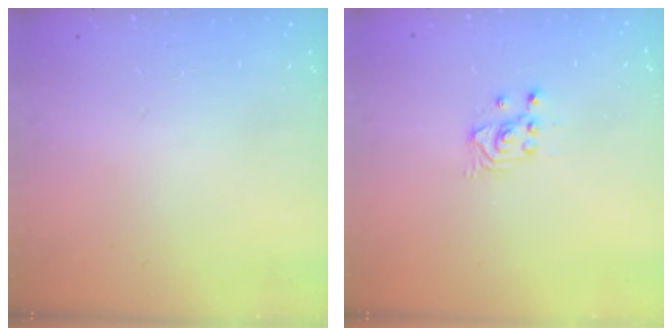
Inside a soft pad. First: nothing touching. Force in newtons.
{"total": 2.5, "press": 2.5, "slide": 0.3}